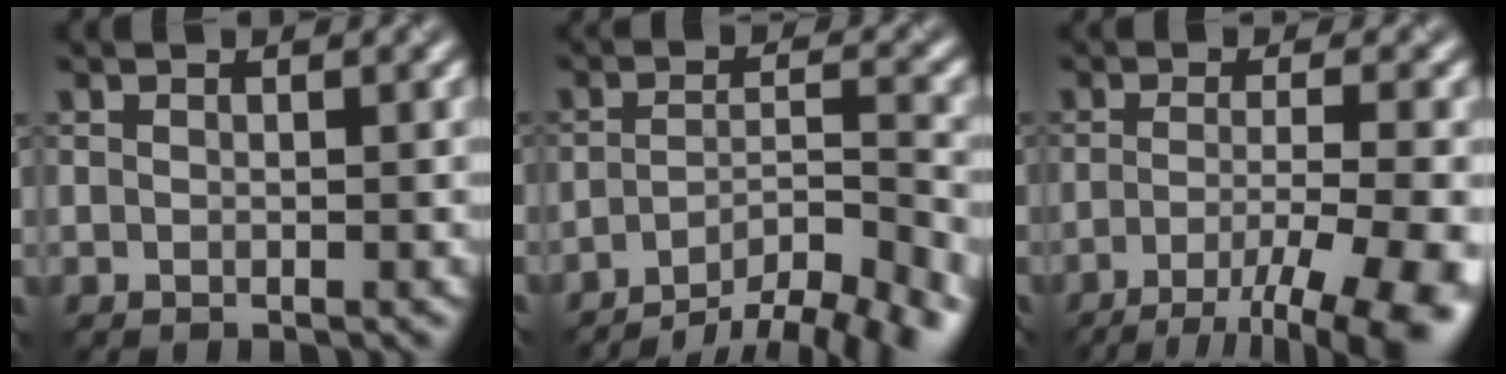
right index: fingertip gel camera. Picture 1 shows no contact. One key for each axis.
{"total": 9.3, "fx": -7.2, "fy": 2.6, "fz": 5.2, "tx": -0.076, "ty": -0.007, "tz": -0.110}
{"total": 11.0, "fx": -5.9, "fy": 2.9, "fz": 8.9, "tx": -0.129, "ty": -0.018, "tz": -0.083}